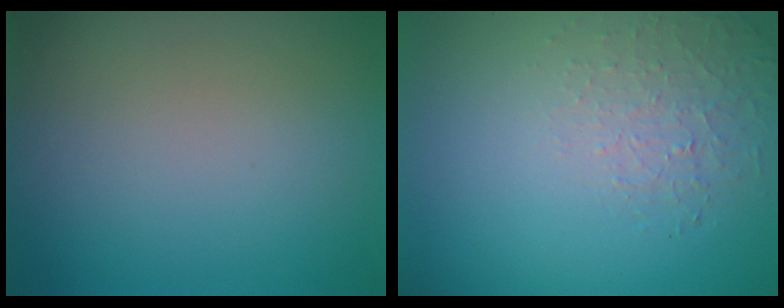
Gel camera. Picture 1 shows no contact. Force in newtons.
{"total": 1.4, "press": 0.6, "slide": 1.3}